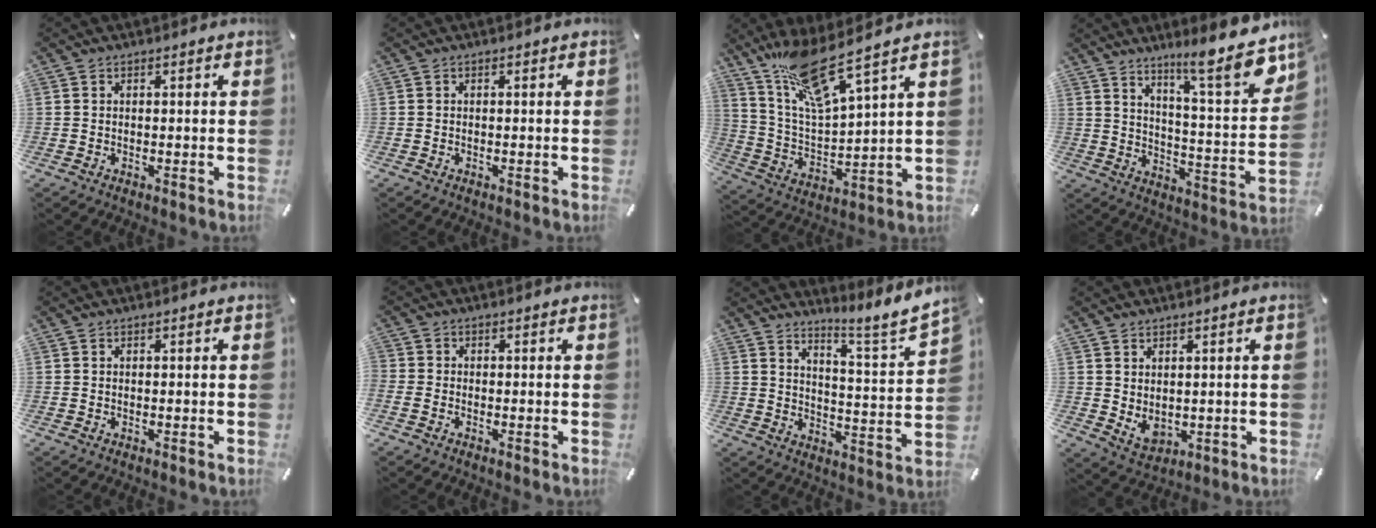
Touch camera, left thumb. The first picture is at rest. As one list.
[{"total": 0.0}, {"total": 17.0, "force": [13.4, 2.8, 10.1], "torque": [-0.211, -0.069, 0.231]}, {"total": 14.8, "force": [11.9, 2.1, 8.4], "torque": [-0.113, -0.111, 0.189]}, {"total": 0.0}, {"total": 1.1, "force": [-0.5, 0.8, 0.5], "torque": [-0.008, 0.003, -0.010]}, {"total": 7.4, "force": [6.4, 0.6, 3.5], "torque": [-0.047, -0.074, 0.101]}, {"total": 3.7, "force": [1.9, 2.8, 1.5], "torque": [-0.024, -0.015, 0.035]}]